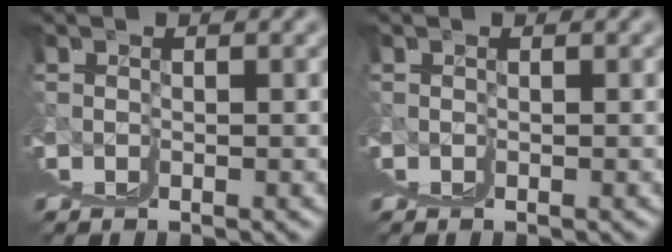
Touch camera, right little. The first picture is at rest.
{"total": 0.0}